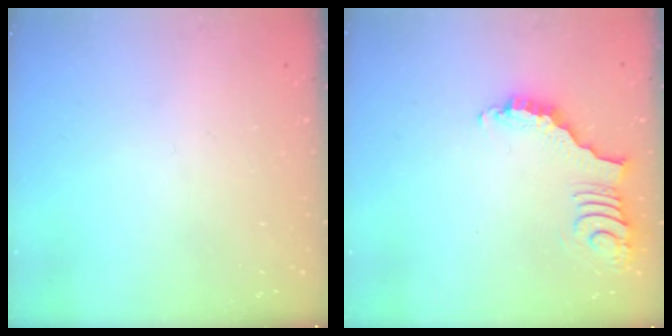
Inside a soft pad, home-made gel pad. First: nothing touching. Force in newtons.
{"total": 3.6, "press": 3.6, "slide": 0.7}